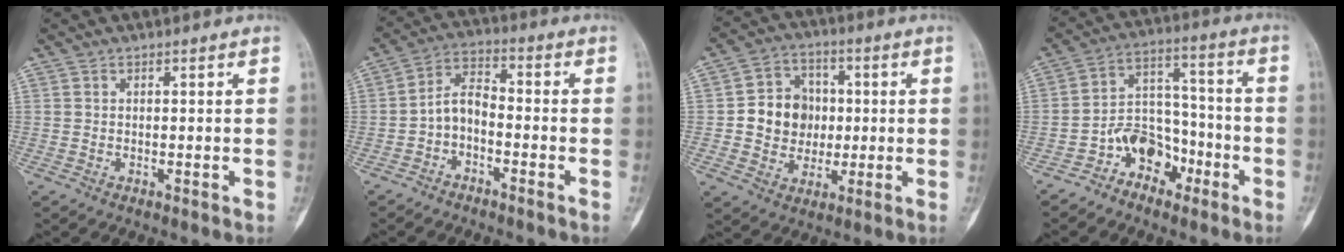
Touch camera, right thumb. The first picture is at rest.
{"total": 5.5, "force": [-2.4, 2.7, 4.2], "torque": [-0.079, 0.035, -0.058]}
{"total": 10.8, "force": [0.0, 9.5, 5.1], "torque": [-0.043, 0.016, -0.001]}
{"total": 9.7, "force": [-5.7, 6.7, 4.1], "torque": [-0.038, 0.075, -0.110]}